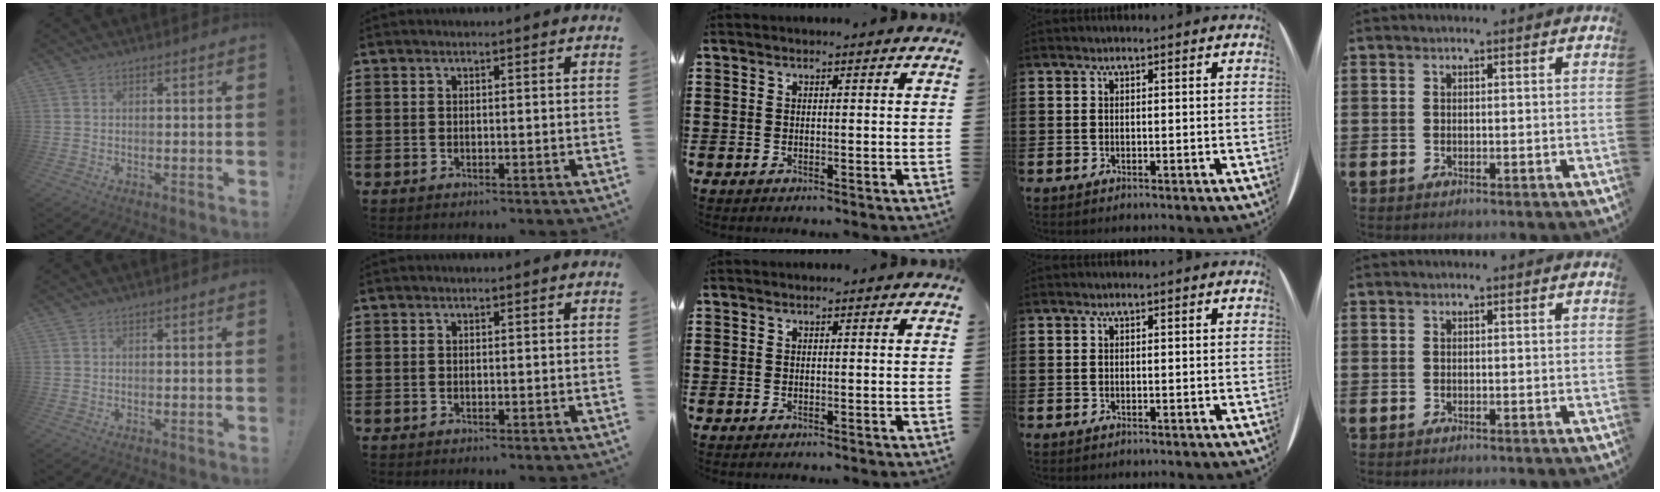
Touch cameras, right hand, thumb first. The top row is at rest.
{}